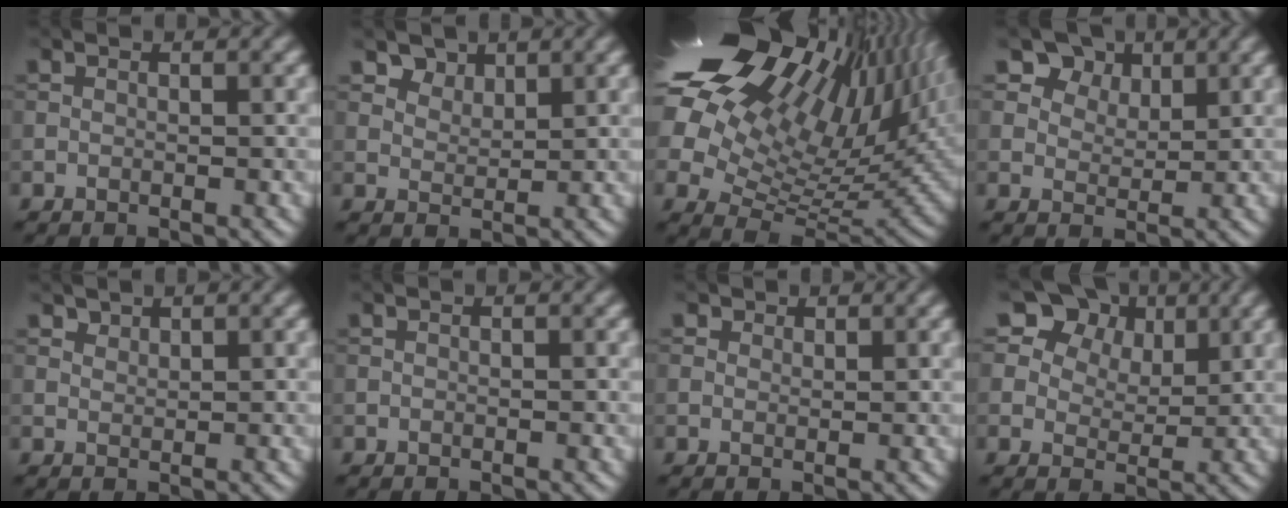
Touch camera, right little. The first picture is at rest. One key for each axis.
{"total": 2.9, "fx": 2.2, "fy": 1.7, "fz": 0.8, "tx": -0.026, "ty": -0.024, "tz": 0.054}
{"total": 21.9, "fx": 10.4, "fy": 11.5, "fz": 15.5, "tx": -0.288, "ty": 0.044, "tz": 0.178}
{"total": 6.2, "fx": 4.1, "fy": 3.8, "fz": 2.5, "tx": -0.062, "ty": -0.011, "tz": 0.070}
{"total": 1.1, "fx": 1.0, "fy": 0.4, "fz": 0.1, "tx": -0.004, "ty": -0.002, "tz": 0.021}
{"total": 0.0}
{"total": 1.4, "fx": 1.0, "fy": 0.9, "fz": 0.3, "tx": -0.007, "ty": -0.004, "tz": 0.010}
{"total": 12.7, "fx": 7.9, "fy": 8.3, "fz": 5.5, "tx": -0.116, "ty": 0.025, "tz": 0.134}